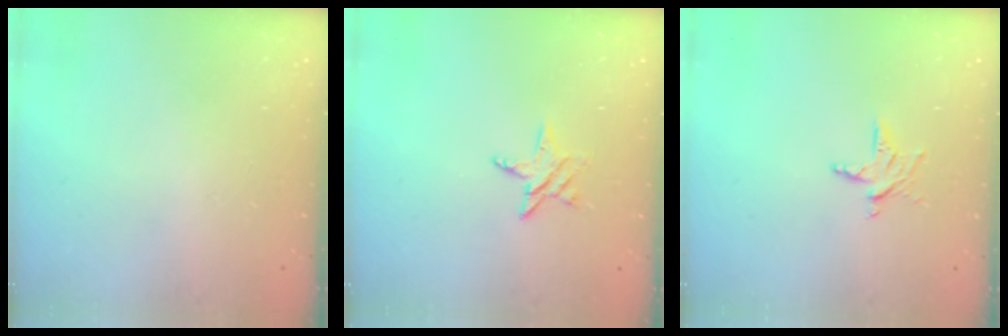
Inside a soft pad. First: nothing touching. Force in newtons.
{"total": 6.2, "press": 6.2, "slide": 0.4}
{"total": 5.0, "press": 5.0, "slide": 0.3}